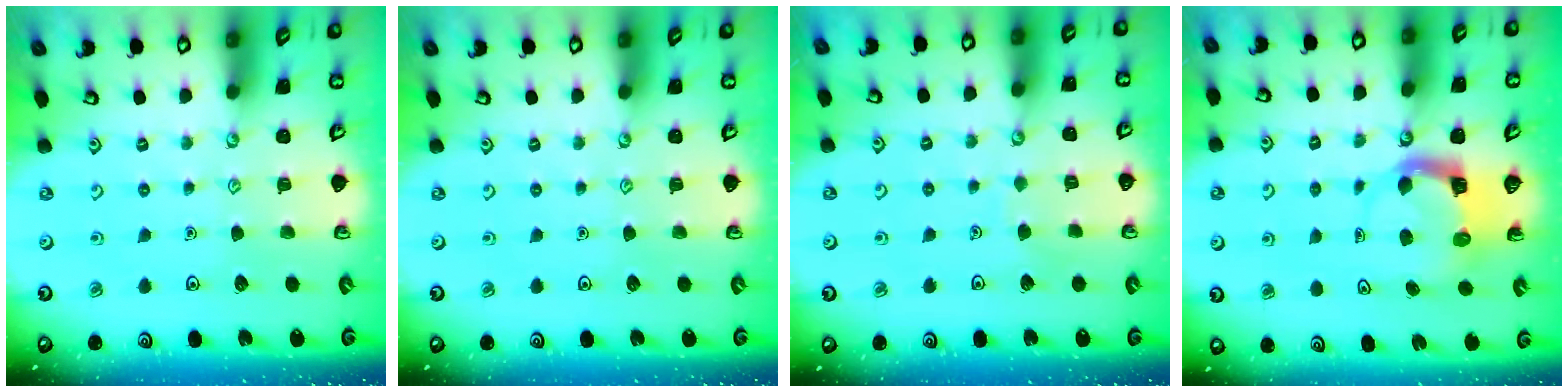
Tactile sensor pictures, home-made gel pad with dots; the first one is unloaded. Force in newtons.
{"total": 0.0}
{"total": 3.1, "press": 3.1, "slide": 0.2}
{"total": 3.9, "press": 3.9, "slide": 0.3}